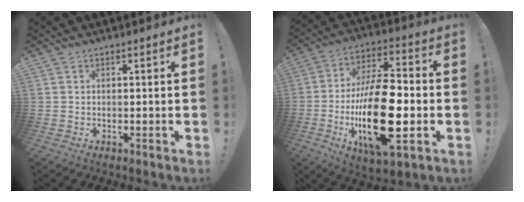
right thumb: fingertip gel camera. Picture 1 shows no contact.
{"total": 25.9, "force": [-4.8, 10.4, 23.2], "torque": [-0.440, 0.010, -0.074]}